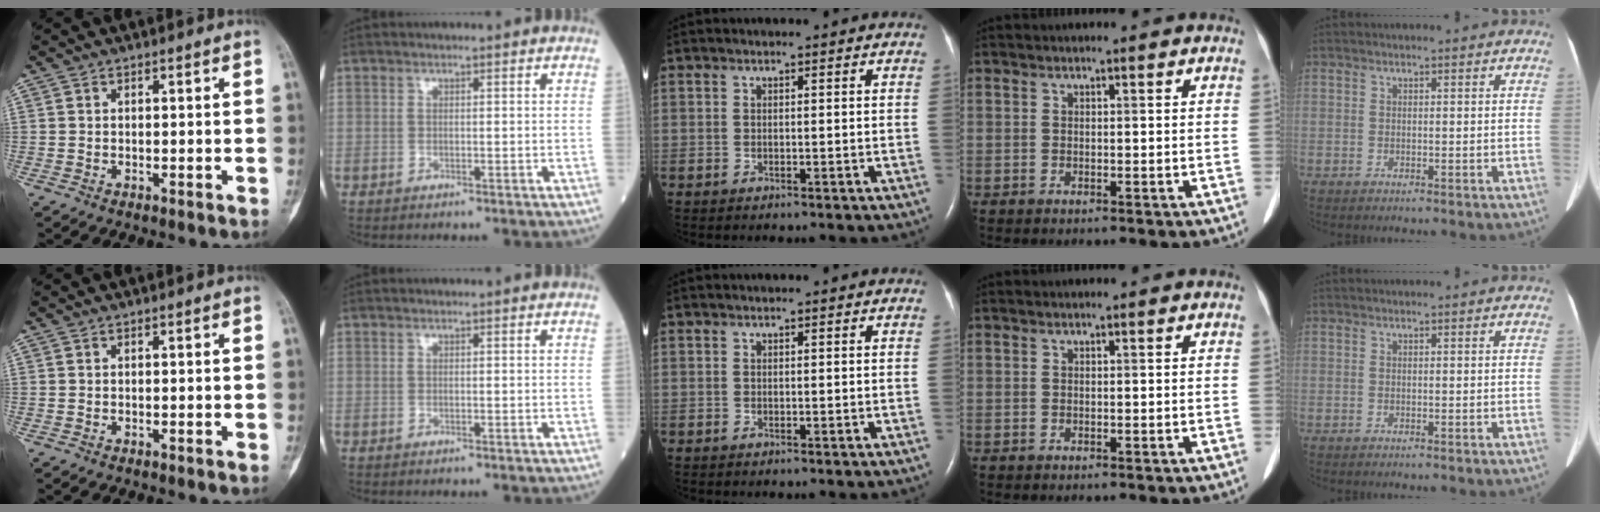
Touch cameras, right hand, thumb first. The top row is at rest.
{}